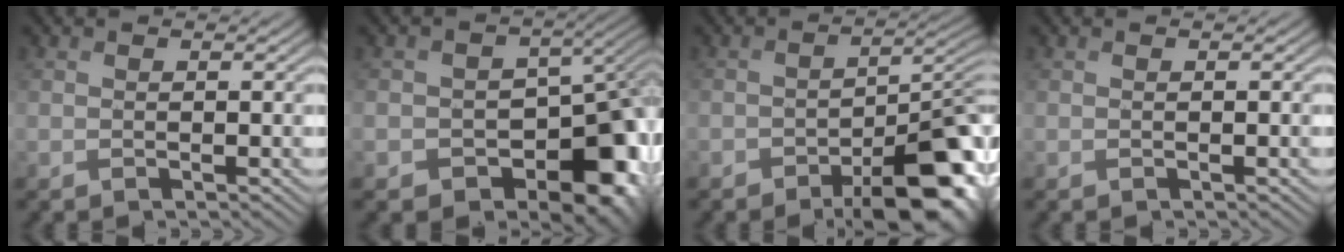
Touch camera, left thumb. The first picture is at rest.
{"total": 13.9, "force": [-6.1, 10.0, 7.5], "torque": [-0.085, -0.019, -0.090]}
{"total": 11.0, "force": [-5.6, 5.2, 7.9], "torque": [-0.095, -0.017, -0.080]}
{"total": 0.0}